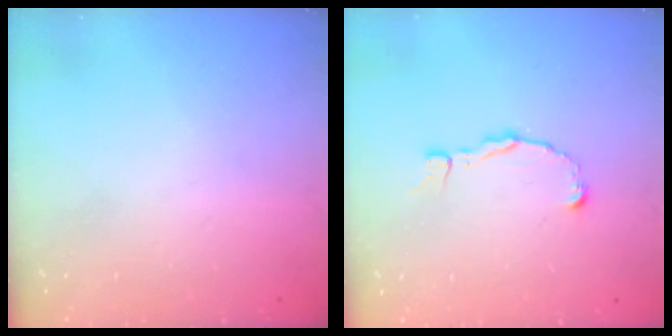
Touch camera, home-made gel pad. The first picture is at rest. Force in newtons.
{"total": 2.5, "press": 2.5, "slide": 0.2}